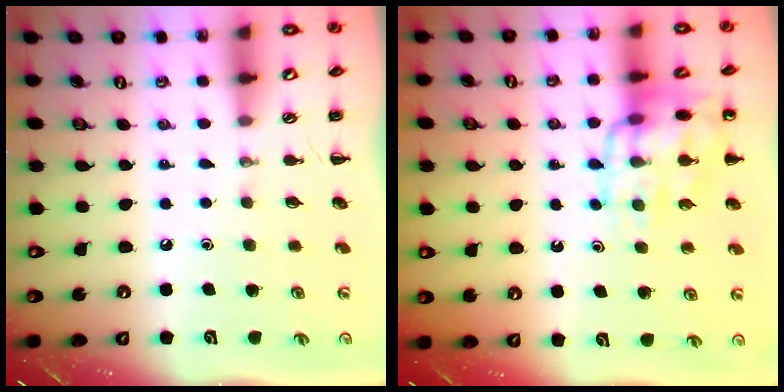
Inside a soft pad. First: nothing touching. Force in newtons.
{"total": 14.3, "press": 14.2, "slide": 1.9}